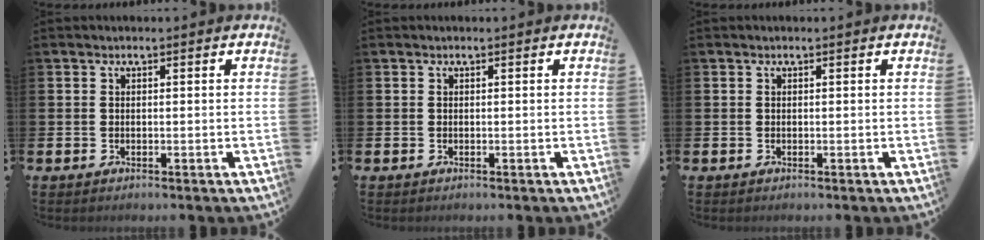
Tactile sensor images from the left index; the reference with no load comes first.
{"total": 0.0}
{"total": 0.0}